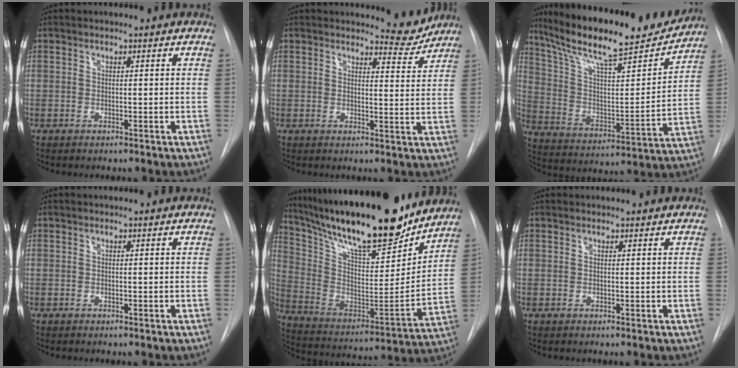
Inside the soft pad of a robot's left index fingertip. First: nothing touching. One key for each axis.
{"total": 4.0, "fx": 3.9, "fy": 0.5, "fz": -0.2, "tx": 0.005, "ty": -0.031, "tz": 0.043}
{"total": 23.3, "fx": 20.1, "fy": 2.8, "fz": 11.5, "tx": -0.203, "ty": -0.015, "tz": 0.318}
{"total": 0.0}
{"total": 27.5, "fx": 22.8, "fy": 5.4, "fz": 14.4, "tx": -0.264, "ty": -0.021, "tz": 0.360}
{"total": 1.3, "fx": 1.3, "fy": 0.1, "fz": 0.0, "tx": -0.007, "ty": 0.008, "tz": 0.021}